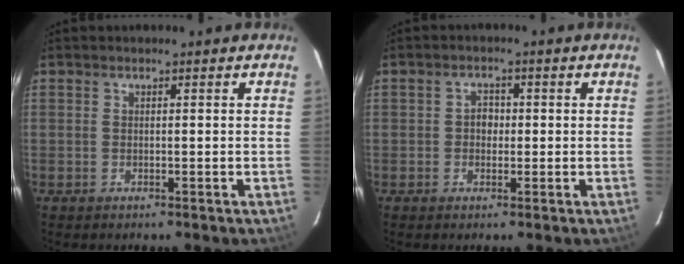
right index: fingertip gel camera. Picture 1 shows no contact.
{"total": 2.3, "force": [-0.3, 2.1, 0.9], "torque": [-0.015, 0.007, -0.006]}